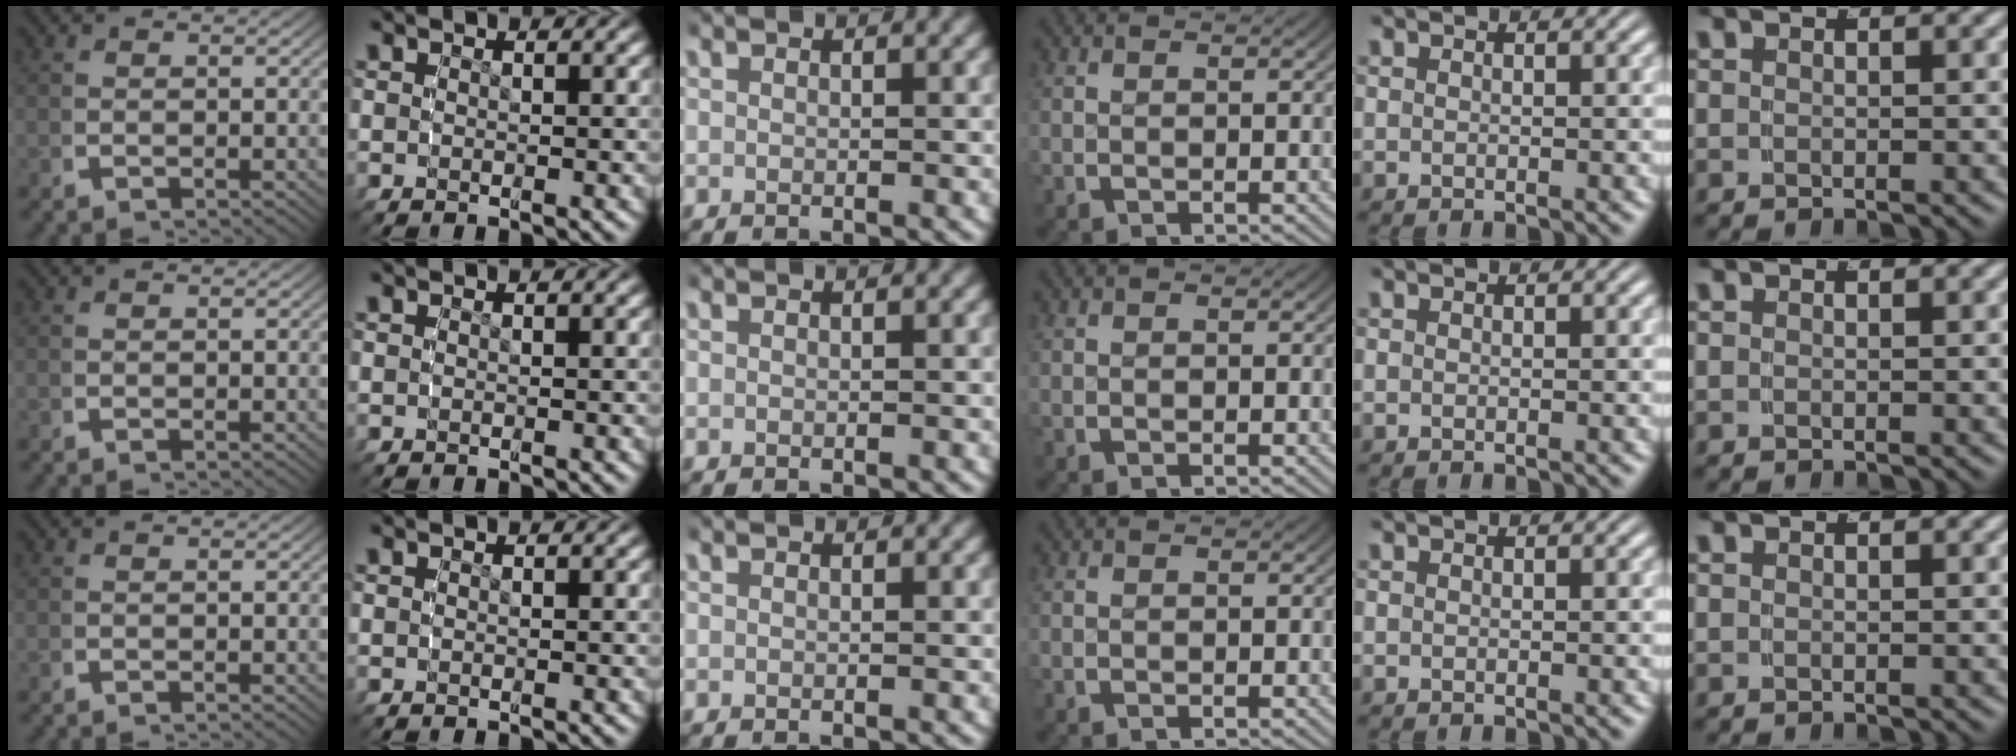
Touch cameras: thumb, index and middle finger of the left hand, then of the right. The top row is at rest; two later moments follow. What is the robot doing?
{"motion": "reach", "object": "shorts"}